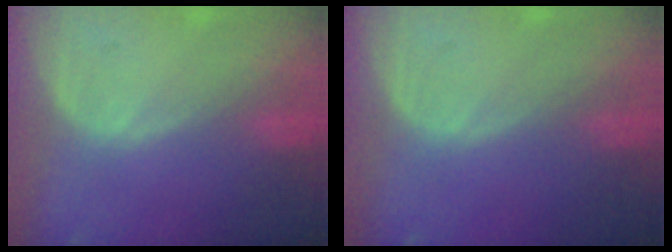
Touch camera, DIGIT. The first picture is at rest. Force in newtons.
{"total": 0.0}